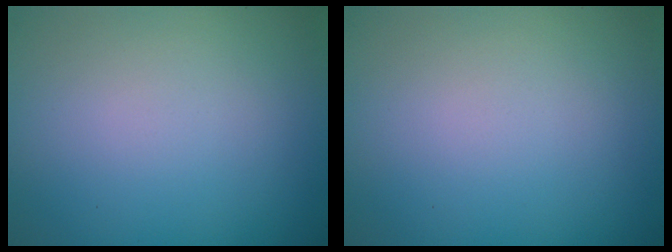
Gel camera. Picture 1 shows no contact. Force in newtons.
{"total": 0.0}